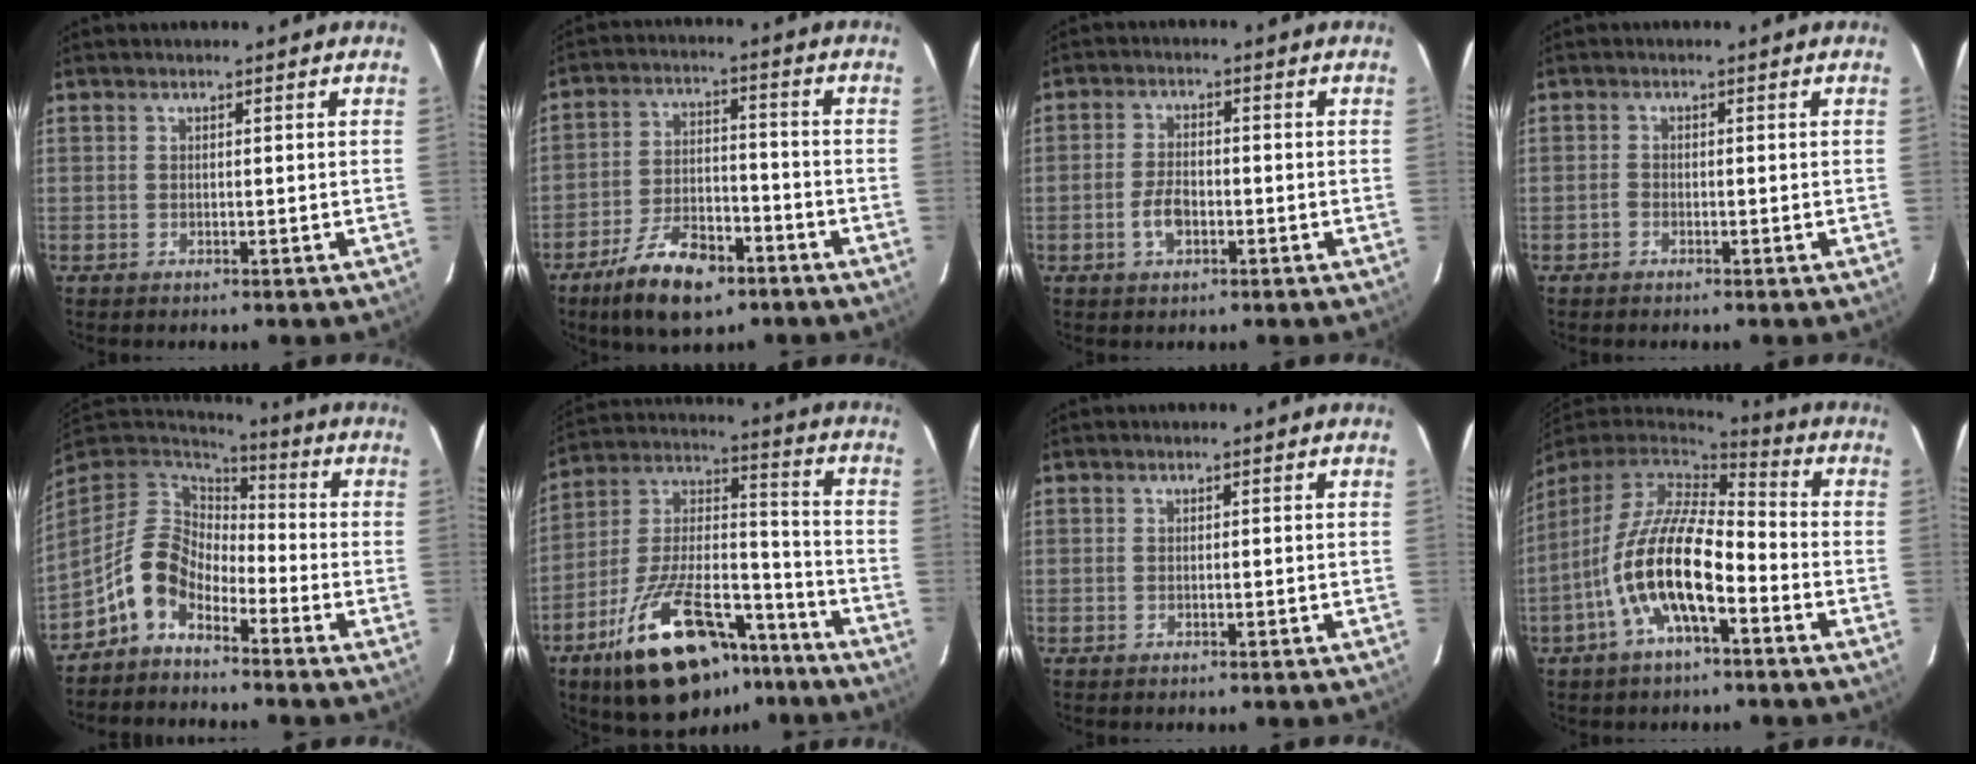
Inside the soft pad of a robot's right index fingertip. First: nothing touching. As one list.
[{"total": 13.3, "force": [-8.6, 5.7, 8.2], "torque": [-0.176, -0.004, -0.144]}, {"total": 4.7, "force": [-1.8, 2.6, 3.5], "torque": [-0.073, 0.002, -0.031]}, {"total": 0.9, "force": [-0.7, 0.5, 0.3], "torque": [-0.005, 0.001, -0.015]}, {"total": 10.1, "force": [-6.1, 5.7, 5.7], "torque": [-0.115, 0.023, -0.128]}, {"total": 25.2, "force": [-15.7, 11.1, 16.2], "torque": [-0.293, 0.012, -0.242]}, {"total": 0.0}, {"total": 16.2, "force": [-6.3, 5.6, 13.8], "torque": [-0.273, -0.012, -0.124]}]